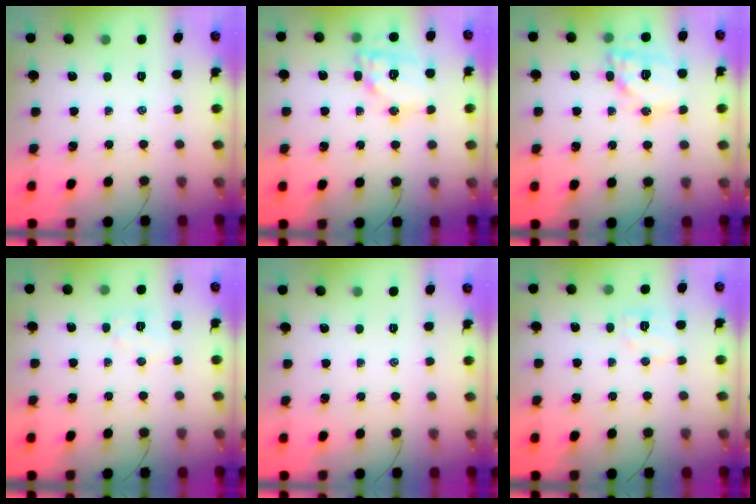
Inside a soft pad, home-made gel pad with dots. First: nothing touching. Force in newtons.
{"total": 14.1, "press": 14.0, "slide": 1.8}
{"total": 15.7, "press": 15.5, "slide": 2.1}
{"total": 5.2, "press": 5.1, "slide": 1.1}
{"total": 0.0}
{"total": 5.8, "press": 5.7, "slide": 1.1}